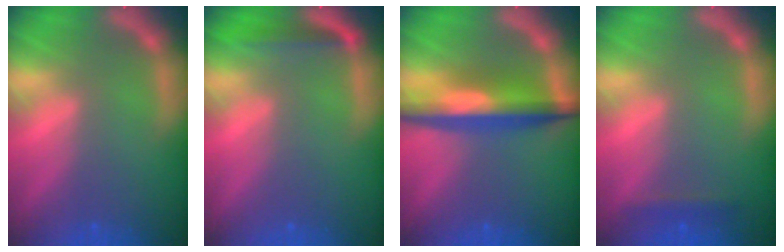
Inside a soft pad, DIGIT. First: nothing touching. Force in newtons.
{"total": 2.5}
{"total": 7.1}
{"total": 1.4}